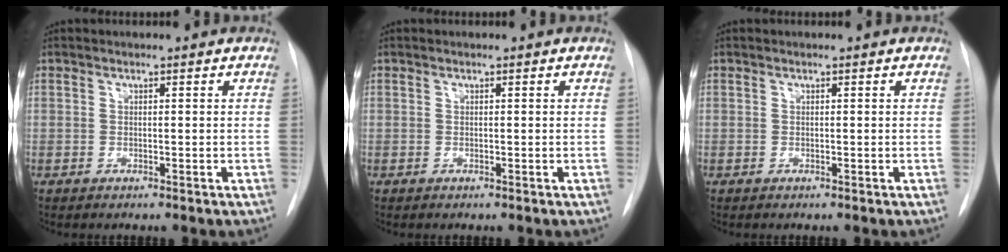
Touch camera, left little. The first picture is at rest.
{"total": 0.0}
{"total": 0.0}